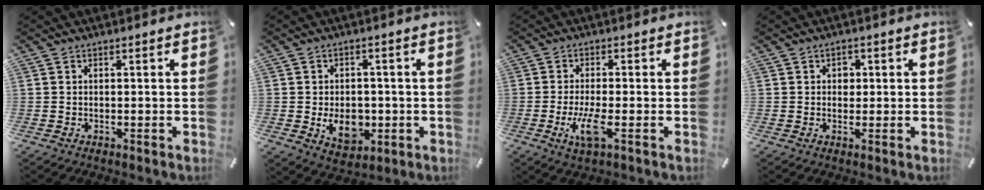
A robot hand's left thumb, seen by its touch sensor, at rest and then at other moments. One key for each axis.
{"total": 8.9, "fx": -1.6, "fy": 6.7, "fz": 5.7, "tx": -0.089, "ty": -0.002, "tz": -0.028}
{"total": 7.1, "fx": -2.1, "fy": 1.9, "fz": 6.6, "tx": -0.146, "ty": -0.017, "tz": -0.039}
{"total": 2.3, "fx": 0.2, "fy": 2.1, "fz": 1.1, "tx": 0.000, "ty": -0.003, "tz": -0.005}